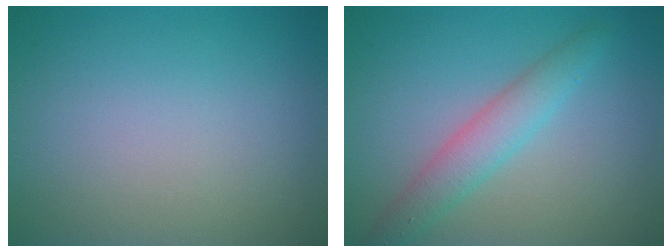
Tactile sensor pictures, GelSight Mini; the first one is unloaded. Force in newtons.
{"total": 3.2, "press": 3.2, "slide": 0.1}